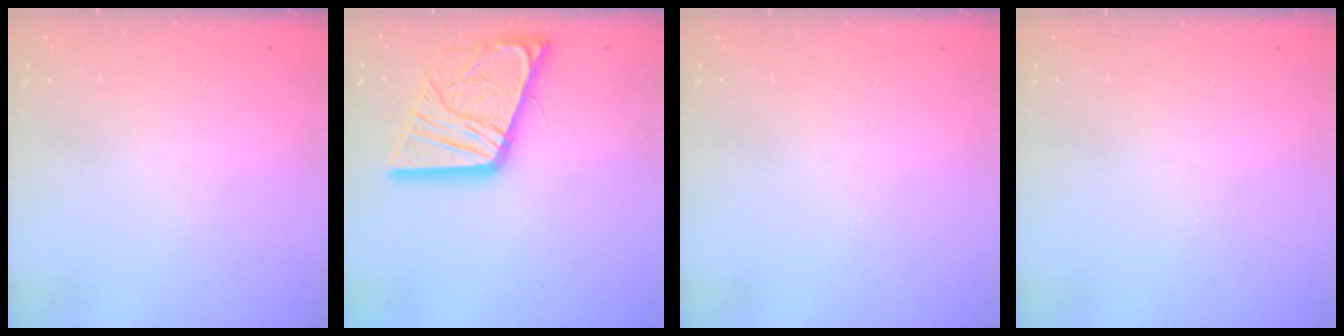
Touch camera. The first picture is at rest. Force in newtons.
{"total": 22.3, "press": 22.1, "slide": 2.5}
{"total": 0.0}
{"total": 0.0}